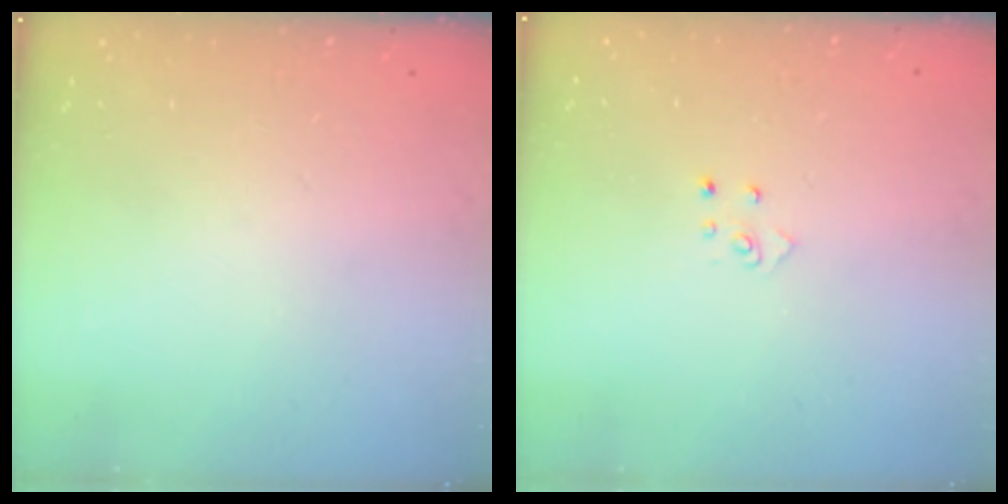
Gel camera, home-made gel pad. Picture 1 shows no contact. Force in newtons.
{"total": 2.6, "press": 2.6, "slide": 0.3}